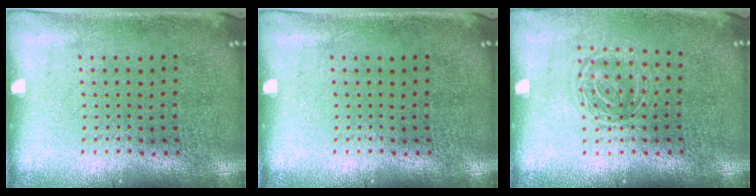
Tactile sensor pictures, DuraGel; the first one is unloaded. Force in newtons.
{"total": 0.0}
{"total": 1.3, "press": 1.0, "slide": 0.8}